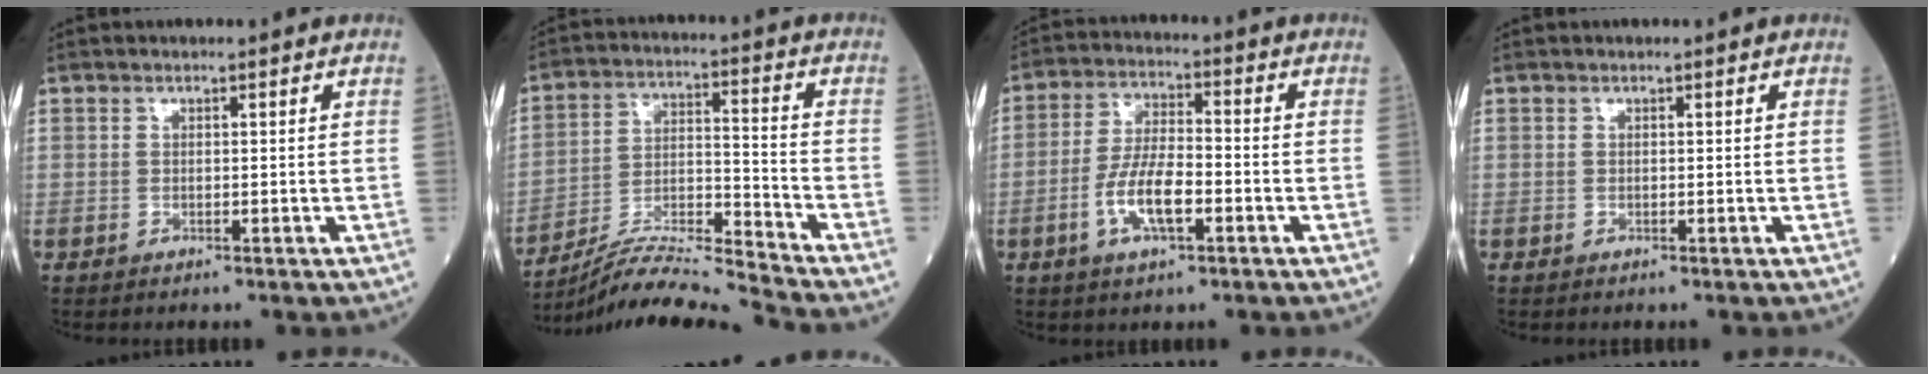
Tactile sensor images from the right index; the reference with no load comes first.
{"total": 11.9, "force": [-11.3, -2.8, 2.5], "torque": [-0.048, 0.010, -0.208]}
{"total": 8.1, "force": [-2.8, 2.5, 7.2], "torque": [-0.144, 0.003, -0.054]}
{"total": 0.0}